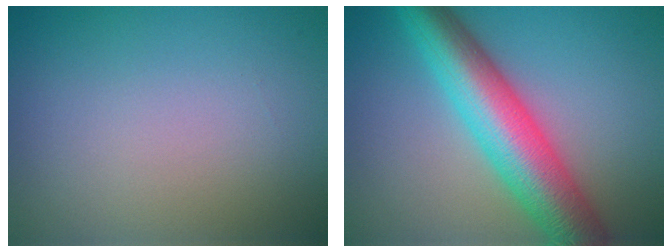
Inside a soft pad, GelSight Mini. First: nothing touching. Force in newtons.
{"total": 9.0, "press": 9.0, "slide": 0.2}